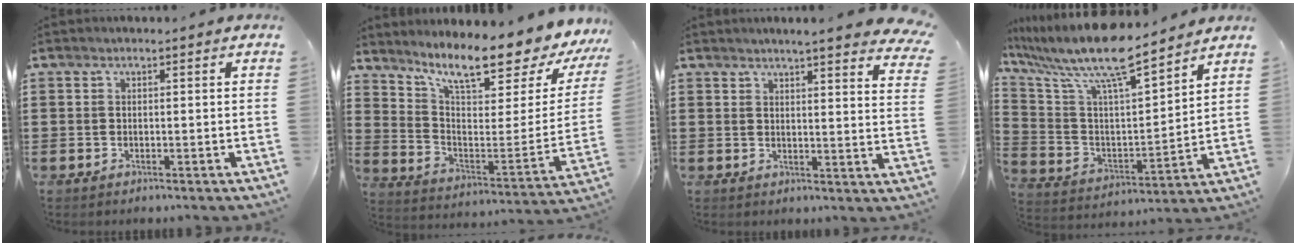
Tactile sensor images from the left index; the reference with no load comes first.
{"total": 11.1, "force": [8.9, 1.6, 6.5], "torque": [-0.130, -0.076, 0.143]}
{"total": 4.0, "force": [3.8, -0.6, 1.3], "torque": [-0.034, -0.019, 0.064]}
{"total": 11.3, "force": [9.3, 1.0, 6.2], "torque": [-0.158, -0.066, 0.155]}